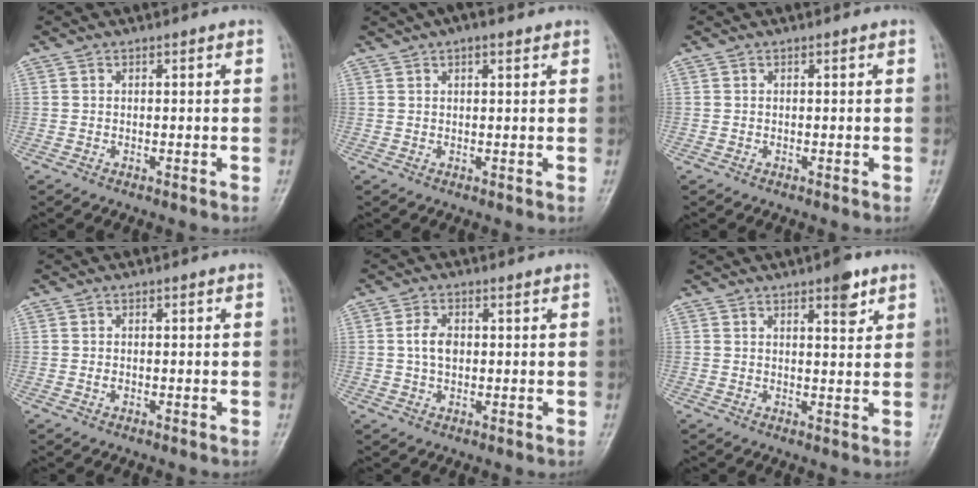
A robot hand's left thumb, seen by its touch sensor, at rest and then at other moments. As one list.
[{"total": 3.8, "force": [2.2, 1.5, 2.6], "torque": [-0.039, 0.013, 0.033]}, {"total": 0.0}, {"total": 0.8, "force": [-0.3, 0.7, 0.4], "torque": [-0.007, 0.004, -0.007]}, {"total": 3.8, "force": [0.5, 2.4, 2.8], "torque": [-0.052, 0.004, 0.006]}, {"total": 4.3, "force": [2.7, 1.5, 3.0], "torque": [-0.028, -0.013, 0.035]}]